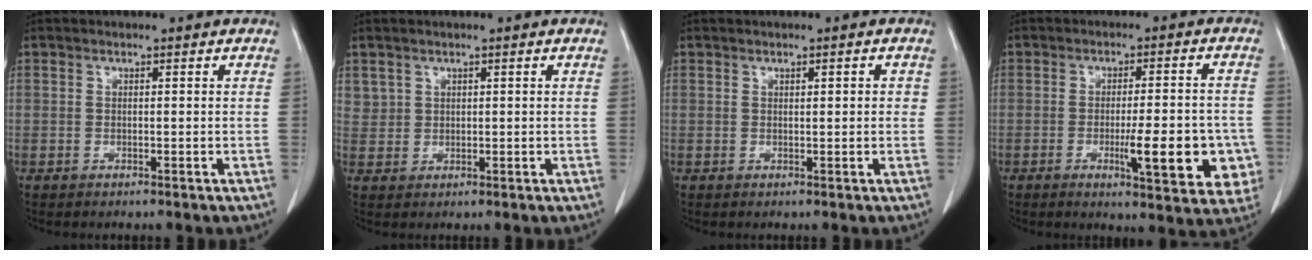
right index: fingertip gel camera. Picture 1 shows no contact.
{"total": 2.2, "force": [1.4, 1.8, 0.0], "torque": [0.015, 0.003, 0.022]}
{"total": 1.5, "force": [0.5, 0.4, 1.4], "torque": [-0.022, 0.004, 0.008]}
{"total": 11.7, "force": [-3.4, 2.6, 10.9], "torque": [-0.127, 0.001, -0.036]}